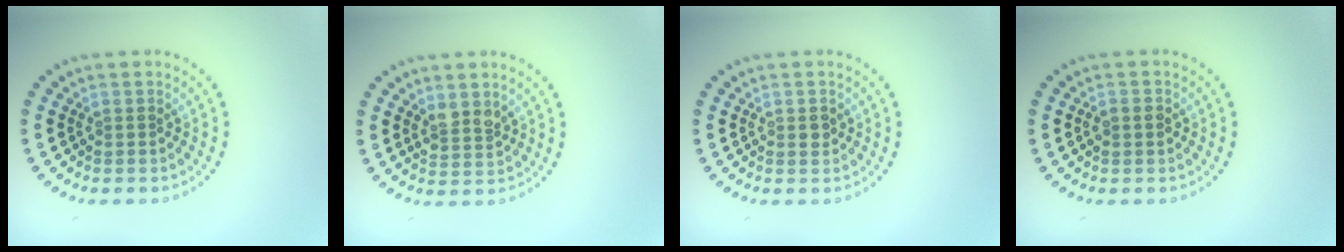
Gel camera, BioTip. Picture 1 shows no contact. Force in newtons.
{"total": 1.8, "press": 1.5, "slide": 1.1}
{"total": 0.9, "press": 0.9, "slide": 0.0}
{"total": 1.0, "press": 1.0, "slide": 0.3}